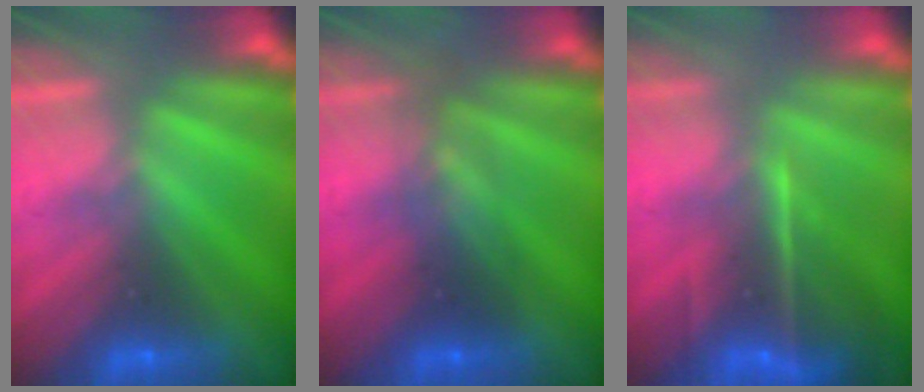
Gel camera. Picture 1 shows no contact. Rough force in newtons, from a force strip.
{"total": 2.9}
{"total": 7.1}